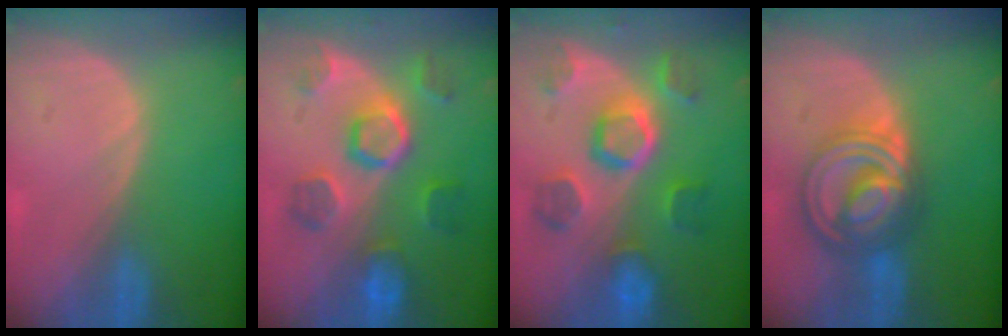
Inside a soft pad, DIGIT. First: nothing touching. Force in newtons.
{"total": 8.7, "press": 8.7, "slide": 0.1}
{"total": 9.7, "press": 9.2, "slide": 3.1}
{"total": 9.0, "press": 9.0, "slide": 0.7}